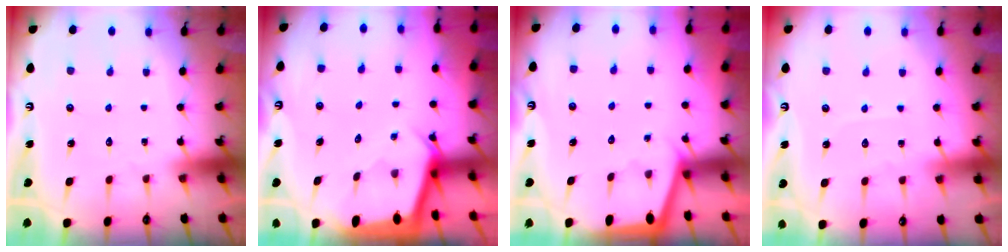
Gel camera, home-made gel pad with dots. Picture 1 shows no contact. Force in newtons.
{"total": 2.4, "press": 2.4, "slide": 0.1}
{"total": 1.3, "press": 1.3, "slide": 0.2}
{"total": 2.5, "press": 2.5, "slide": 0.3}